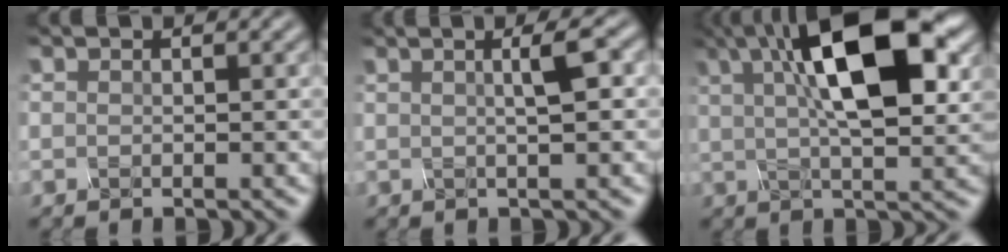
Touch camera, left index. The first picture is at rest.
{"total": 3.4, "force": [0.8, 0.8, 3.3], "torque": [-0.034, 0.010, 0.002]}
{"total": 12.2, "force": [4.5, 4.3, 10.5], "torque": [-0.159, 0.011, 0.066]}